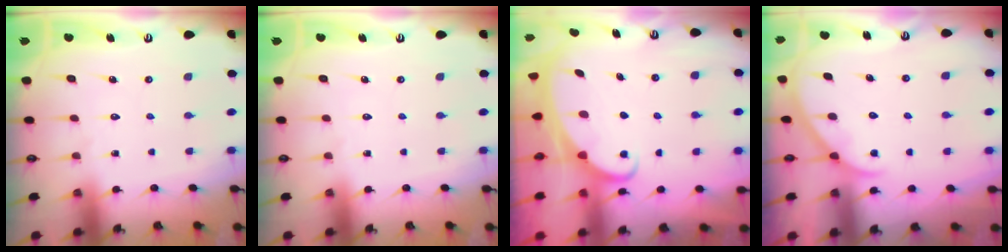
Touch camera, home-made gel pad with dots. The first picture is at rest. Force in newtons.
{"total": 0.0}
{"total": 2.4, "press": 2.4, "slide": 0.3}
{"total": 2.9, "press": 2.9, "slide": 0.4}